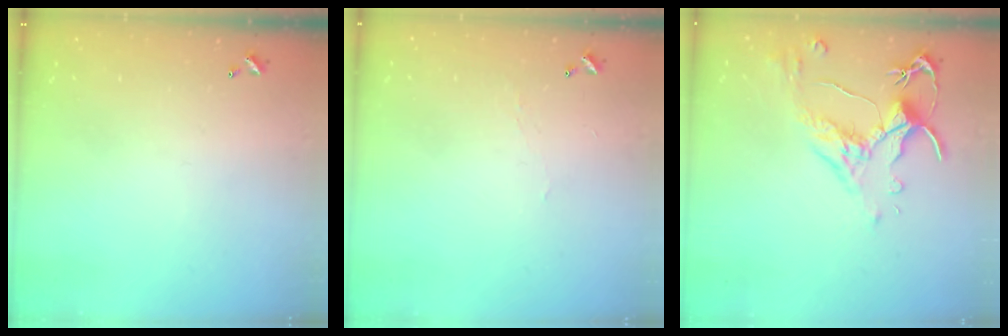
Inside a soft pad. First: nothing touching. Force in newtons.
{"total": 0.8, "press": 0.7, "slide": 0.4}
{"total": 2.5, "press": 2.1, "slide": 1.3}